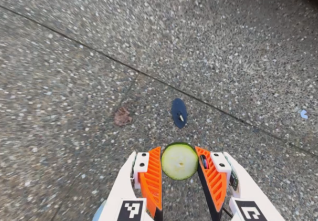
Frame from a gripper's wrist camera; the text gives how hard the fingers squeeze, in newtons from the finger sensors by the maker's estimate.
{"total": 7.1, "left": 6.9, "right": 7.4}